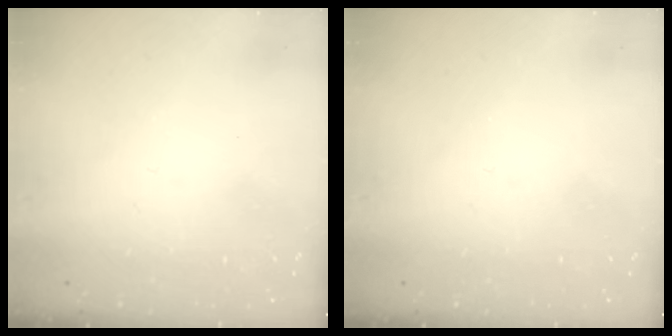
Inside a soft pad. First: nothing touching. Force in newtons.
{"total": 0.0}